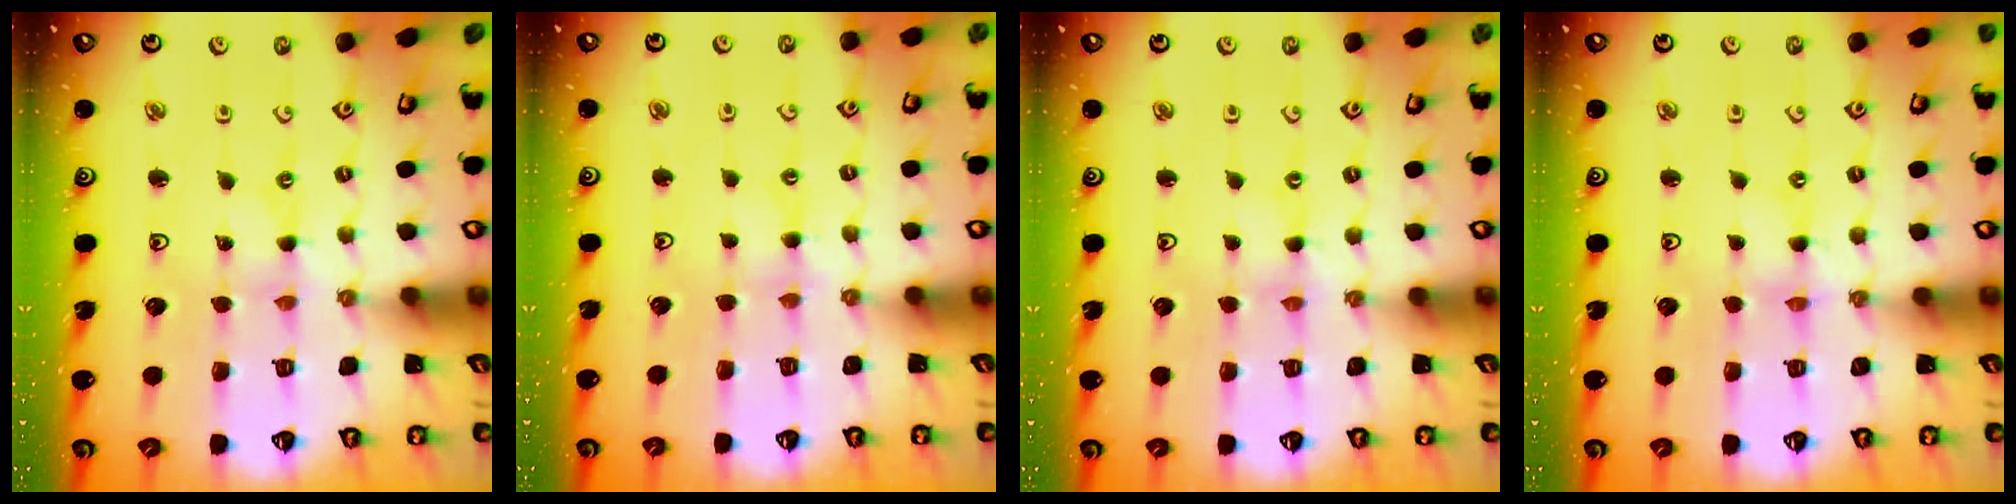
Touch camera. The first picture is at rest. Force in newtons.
{"total": 2.7, "press": 2.6, "slide": 0.4}
{"total": 0.0}
{"total": 0.0}